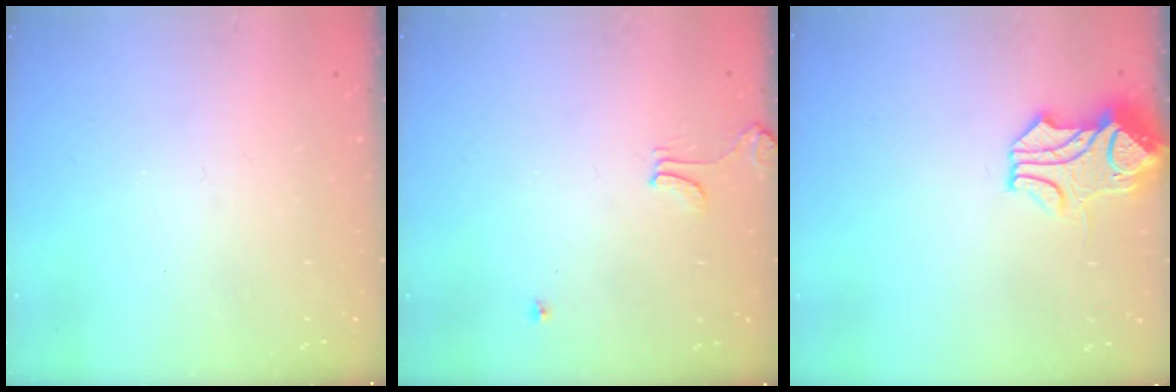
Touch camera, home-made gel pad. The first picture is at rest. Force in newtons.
{"total": 1.7, "press": 1.7, "slide": 0.3}
{"total": 1.5, "press": 0.8, "slide": 1.3}